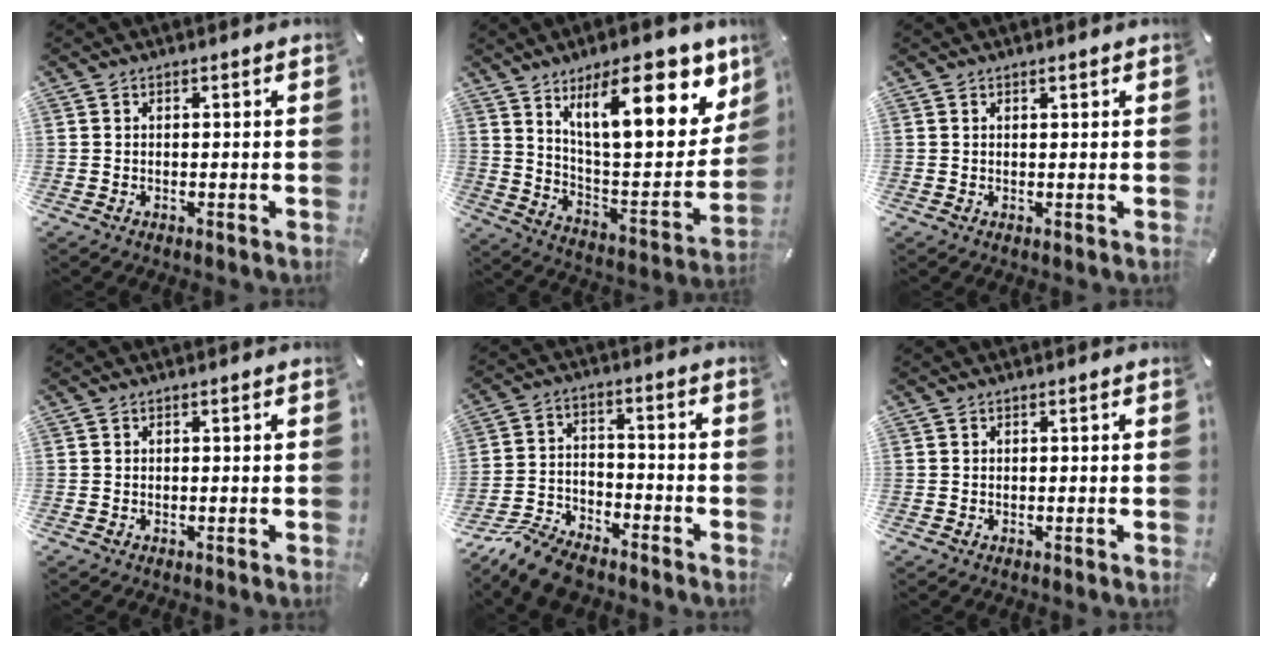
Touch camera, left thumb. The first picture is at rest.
{"total": 23.5, "force": [13.3, 8.9, 17.2], "torque": [-0.247, -0.084, 0.214]}
{"total": 0.7, "force": [0.5, 0.1, 0.4], "torque": [-0.009, 0.000, 0.009]}
{"total": 0.0}
{"total": 10.9, "force": [-9.3, 3.6, 4.5], "torque": [-0.085, 0.049, -0.181]}
{"total": 0.0}